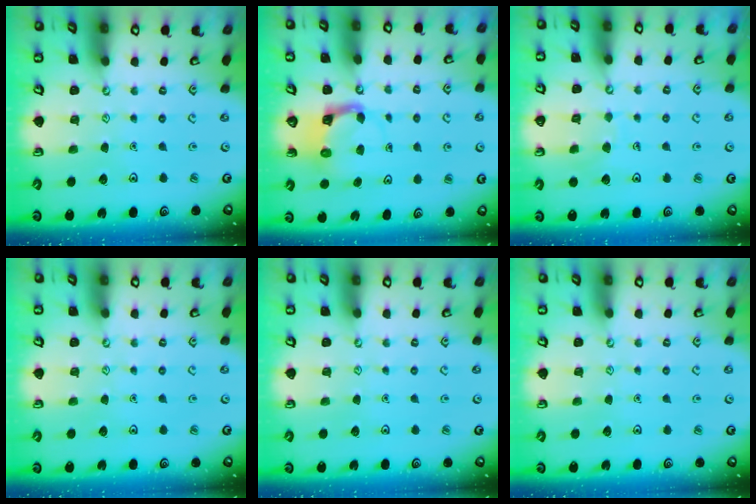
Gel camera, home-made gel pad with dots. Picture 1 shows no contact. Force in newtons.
{"total": 4.4, "press": 4.4, "slide": 0.2}
{"total": 5.1, "press": 5.1, "slide": 0.3}
{"total": 0.0}
{"total": 0.0}
{"total": 0.0}